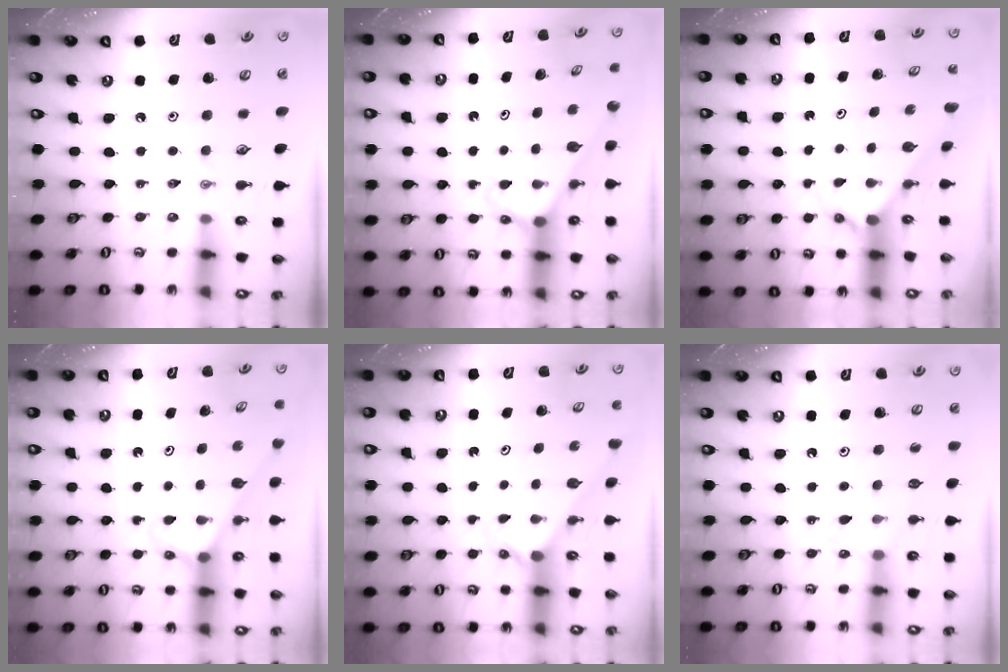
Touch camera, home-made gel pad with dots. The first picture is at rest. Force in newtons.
{"total": 2.8, "press": 2.8, "slide": 0.2}
{"total": 1.7, "press": 1.7, "slide": 0.1}
{"total": 3.1, "press": 3.1, "slide": 0.2}
{"total": 1.9, "press": 1.9, "slide": 0.2}
{"total": 5.3, "press": 5.3, "slide": 0.7}